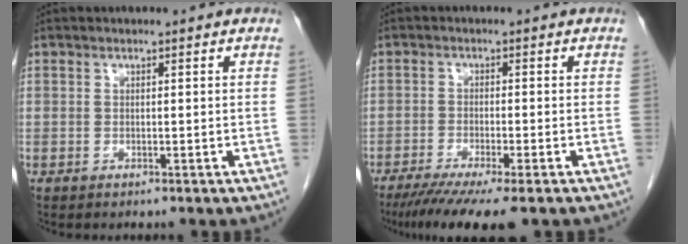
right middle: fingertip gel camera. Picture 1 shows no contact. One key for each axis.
{"total": 9.1, "fx": -6.8, "fy": 0.5, "fz": 6.1, "tx": -0.089, "ty": -0.020, "tz": -0.106}